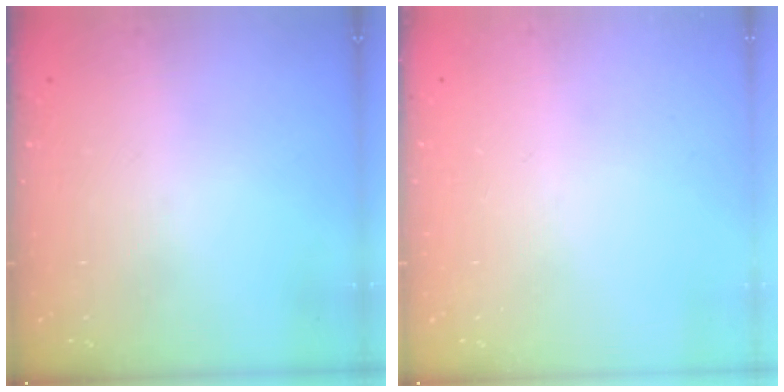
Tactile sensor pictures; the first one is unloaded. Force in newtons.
{"total": 0.0}